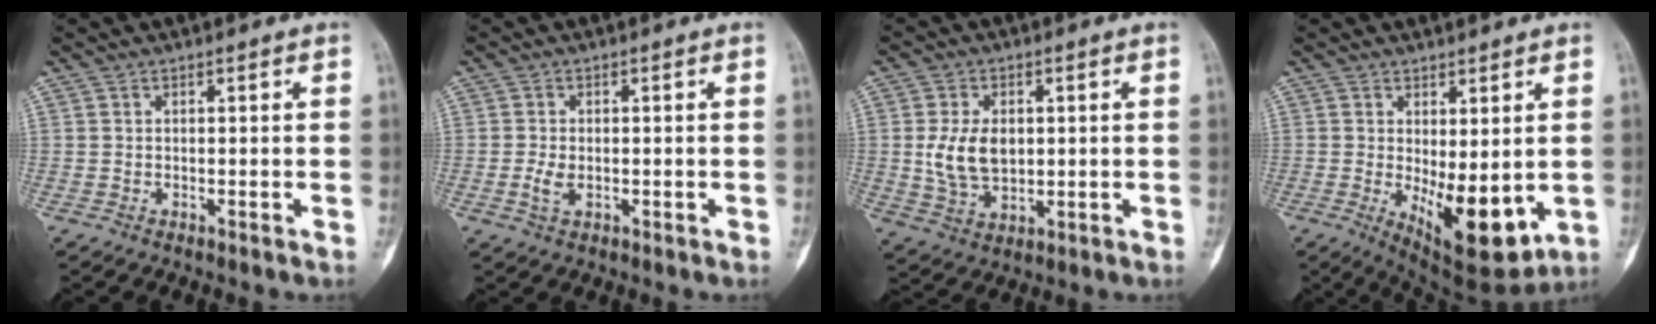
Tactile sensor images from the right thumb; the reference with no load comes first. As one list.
[{"total": 2.9, "force": [-0.6, 1.9, 2.1], "torque": [-0.044, 0.001, -0.012]}, {"total": 8.9, "force": [0.7, 6.0, 6.6], "torque": [-0.112, -0.008, 0.022]}, {"total": 11.8, "force": [-1.5, 5.1, 10.6], "torque": [-0.141, -0.025, -0.002]}]